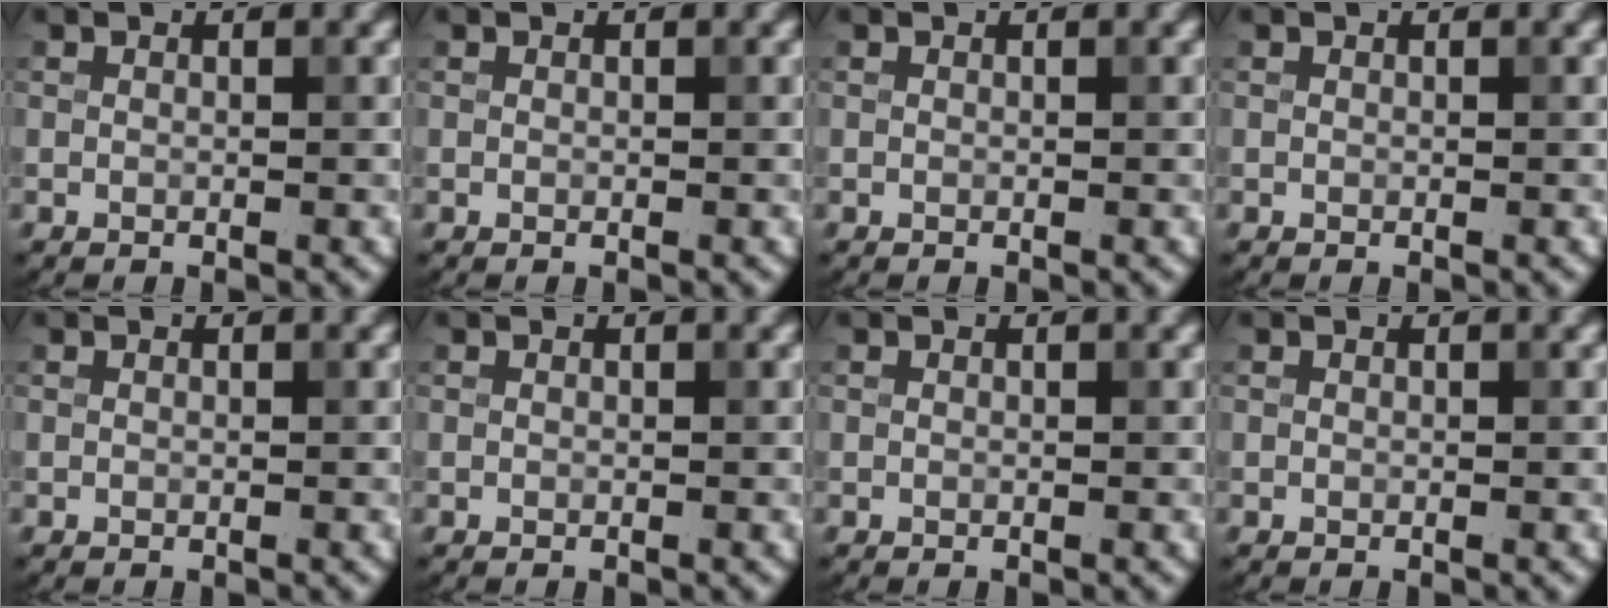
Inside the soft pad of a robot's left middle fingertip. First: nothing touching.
{"total": 0.0}
{"total": 0.0}
{"total": 0.0}
{"total": 0.0}
{"total": 0.0}
{"total": 0.0}
{"total": 0.0}